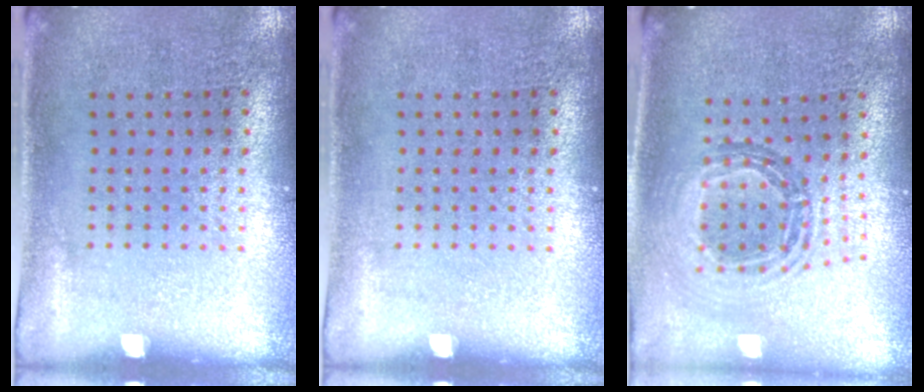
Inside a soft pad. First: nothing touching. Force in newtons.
{"total": 0.0}
{"total": 0.9, "press": 0.9, "slide": 0.2}